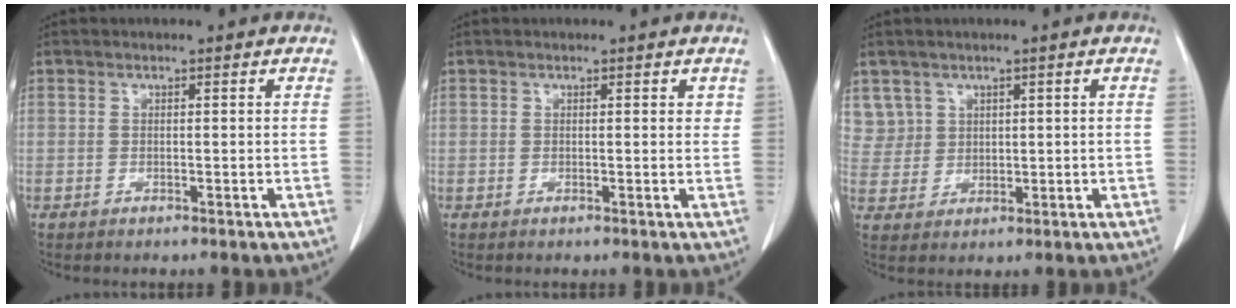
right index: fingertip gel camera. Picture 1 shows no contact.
{"total": 1.0, "force": [0.5, 0.5, 0.7], "torque": [-0.005, 0.000, 0.004]}
{"total": 4.8, "force": [2.6, 4.0, -0.3], "torque": [0.016, 0.006, 0.056]}